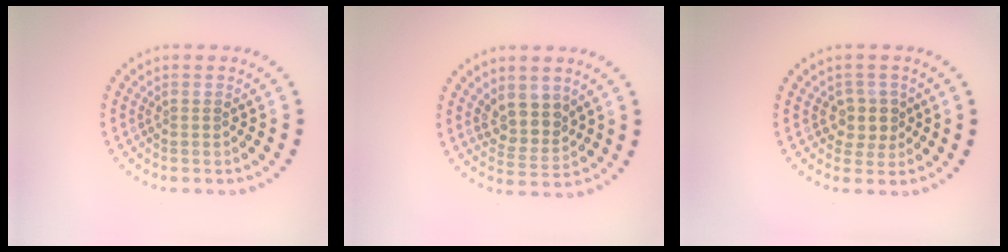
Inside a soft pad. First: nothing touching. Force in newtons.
{"total": 3.3, "press": 2.9, "slide": 1.6}
{"total": 2.5, "press": 2.2, "slide": 1.2}